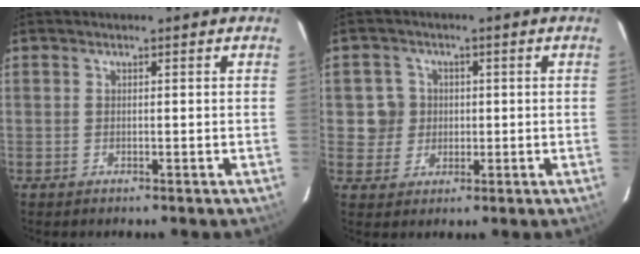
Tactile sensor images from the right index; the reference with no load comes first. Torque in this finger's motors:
{"motor_torque": [-0.06, 0.00, -0.01, -0.01]}